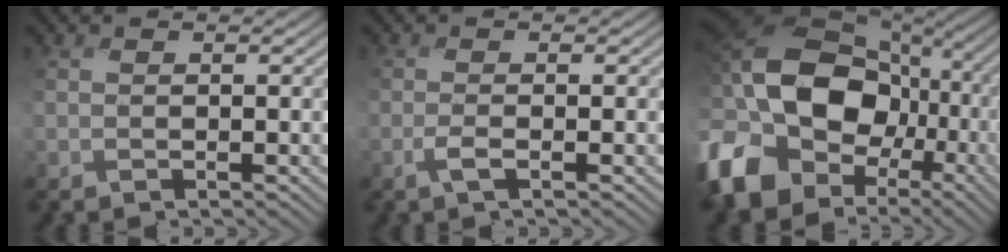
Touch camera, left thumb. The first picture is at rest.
{"total": 1.4, "force": [-0.8, 0.1, 1.2], "torque": [-0.030, 0.003, -0.019]}
{"total": 20.4, "force": [-2.4, 15.4, 13.2], "torque": [-0.322, -0.004, -0.051]}